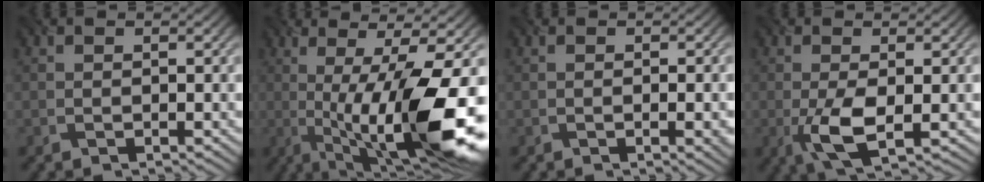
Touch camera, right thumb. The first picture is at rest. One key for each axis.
{"total": 16.3, "fx": -2.2, "fy": 3.7, "fz": 15.7, "tx": -0.243, "ty": 0.014, "tz": -0.022}
{"total": 2.2, "fx": -0.4, "fy": 0.4, "fz": 2.1, "tx": -0.030, "ty": 0.002, "tz": -0.006}
{"total": 5.4, "fx": -1.1, "fy": 1.8, "fz": 5.0, "tx": -0.107, "ty": -0.005, "tz": -0.021}